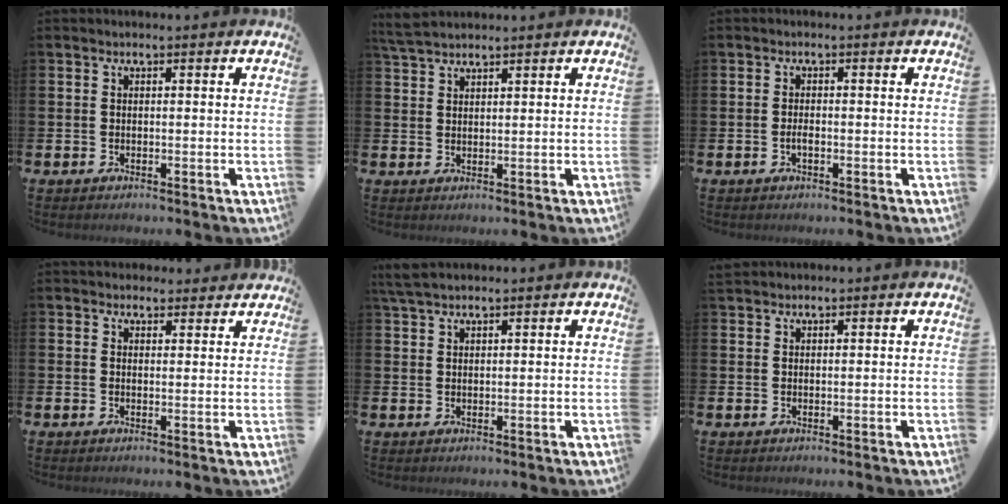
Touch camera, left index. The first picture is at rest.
{"total": 3.2, "force": [3.0, 0.7, 0.8], "torque": [-0.023, -0.006, 0.055]}
{"total": 1.2, "force": [-0.4, 0.5, 1.0], "torque": [-0.013, -0.001, -0.010]}
{"total": 2.6, "force": [2.4, 1.0, -0.2], "torque": [0.019, -0.013, 0.042]}
{"total": 3.0, "force": [2.6, 0.8, 1.3], "torque": [-0.030, 0.000, 0.048]}
{"total": 1.1, "force": [1.1, 0.3, 0.0], "torque": [0.007, 0.000, 0.019]}